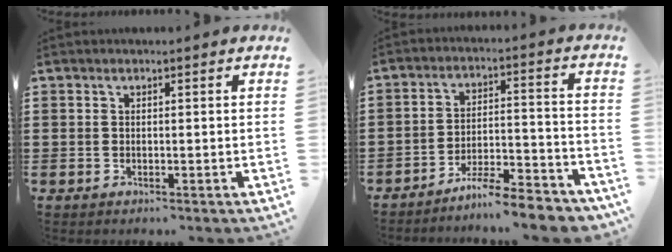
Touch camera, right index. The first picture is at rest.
{"total": 6.9, "force": [-6.4, 0.3, 2.5], "torque": [-0.035, 0.007, -0.120]}